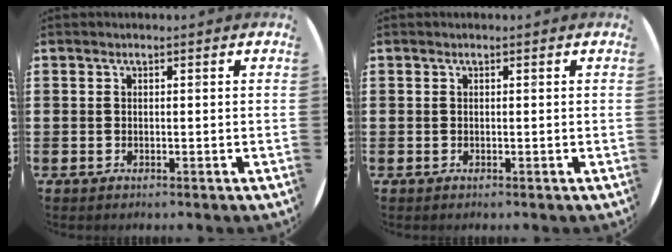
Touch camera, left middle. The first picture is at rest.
{"total": 0.0}